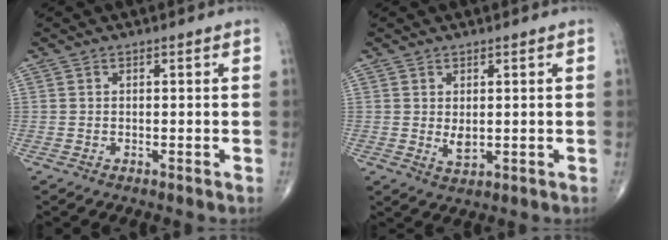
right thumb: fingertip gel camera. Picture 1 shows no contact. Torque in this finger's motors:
{"motor_torque": [0.25, 0.00, 0.28, 0.22, 0.01]}